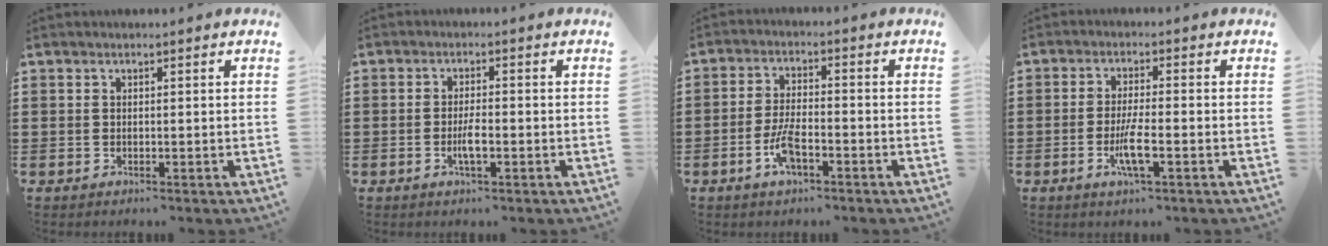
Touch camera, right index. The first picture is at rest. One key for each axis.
{"total": 3.0, "fx": -1.0, "fy": 0.6, "fz": 2.7, "tx": -0.055, "ty": -0.001, "tz": -0.020}
{"total": 5.5, "fx": -2.6, "fy": 1.9, "fz": 4.4, "tx": -0.100, "ty": -0.001, "tz": -0.053}
{"total": 4.8, "fx": -1.8, "fy": 0.7, "fz": 4.3, "tx": -0.085, "ty": -0.006, "tz": -0.036}